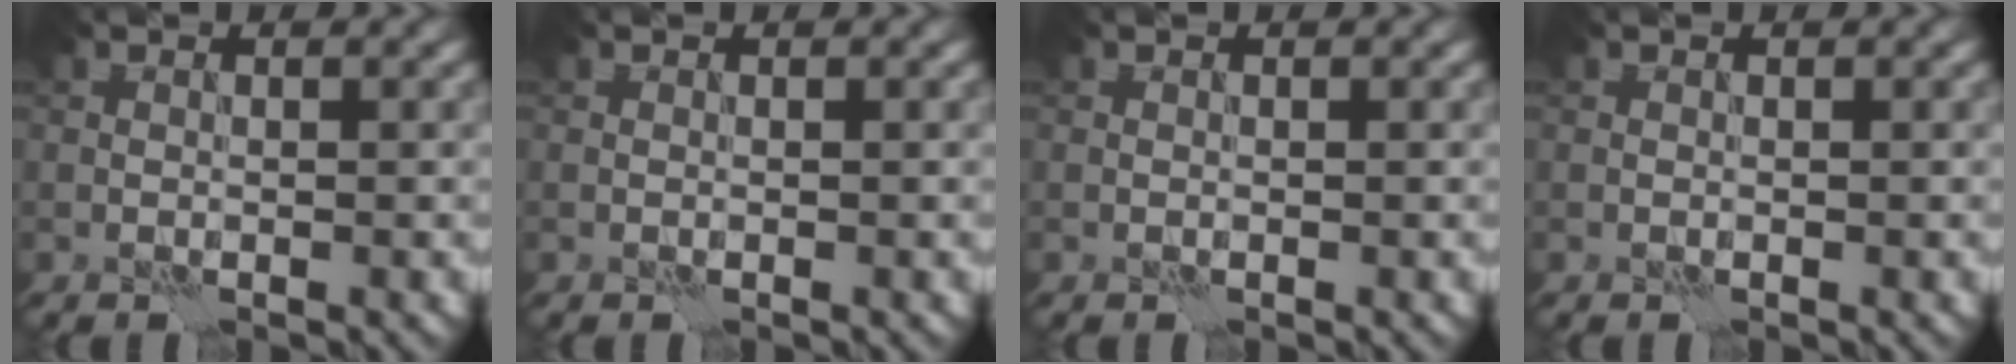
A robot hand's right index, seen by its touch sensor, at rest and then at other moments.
{"total": 0.0}
{"total": 0.0}
{"total": 0.0}